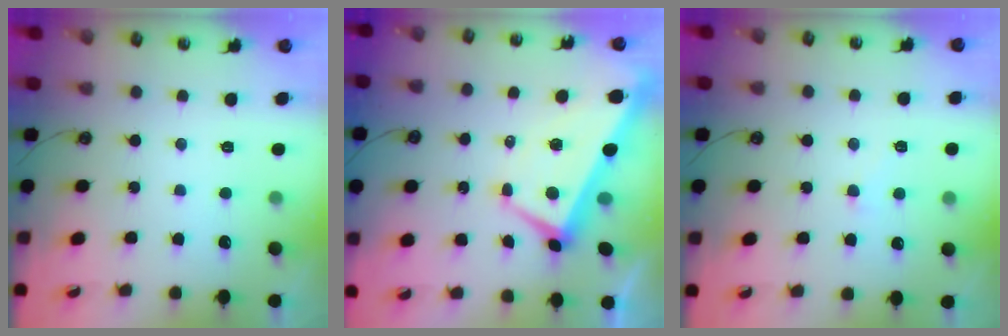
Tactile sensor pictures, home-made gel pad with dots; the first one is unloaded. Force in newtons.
{"total": 2.2, "press": 1.9, "slide": 1.1}
{"total": 4.9, "press": 4.8, "slide": 1.0}